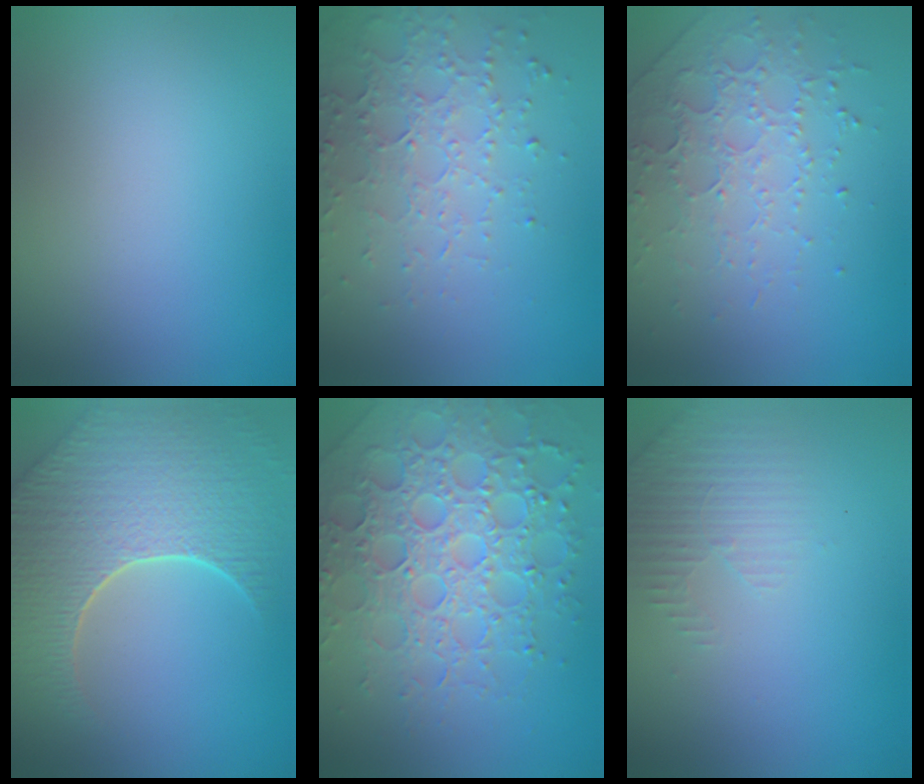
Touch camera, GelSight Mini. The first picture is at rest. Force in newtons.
{"total": 4.7, "press": 3.4, "slide": 3.3}
{"total": 4.4, "press": 3.0, "slide": 3.2}
{"total": 8.7, "press": 6.1, "slide": 6.1}
{"total": 7.1, "press": 6.9, "slide": 1.7}
{"total": 2.3, "press": 2.2, "slide": 0.6}